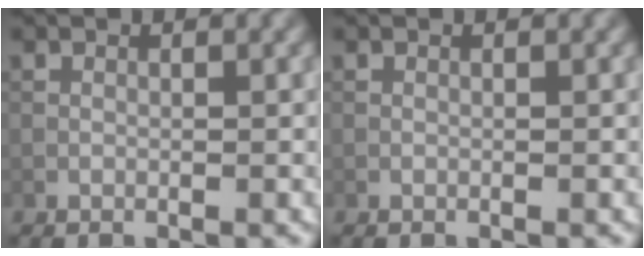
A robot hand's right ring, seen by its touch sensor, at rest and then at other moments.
{"total": 0.0}